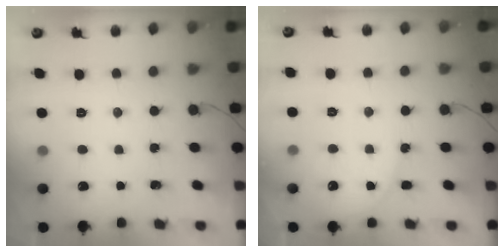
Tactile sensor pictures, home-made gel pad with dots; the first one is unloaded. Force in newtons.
{"total": 4.8, "press": 4.8, "slide": 0.5}